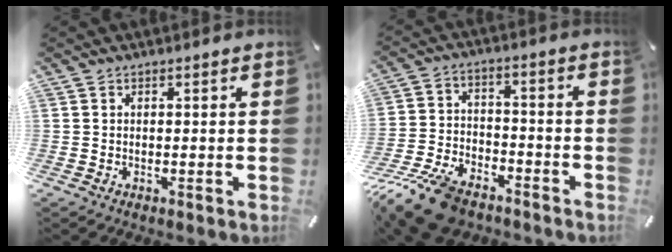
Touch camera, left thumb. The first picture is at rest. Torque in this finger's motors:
{"motor_torque": [0.43, 2.85, 0.91, 1.00, 0.30]}